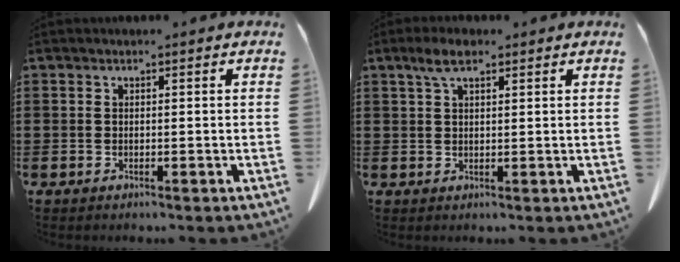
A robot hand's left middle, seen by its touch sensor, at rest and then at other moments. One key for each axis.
{"total": 4.0, "fx": 2.2, "fy": 1.2, "fz": 3.1, "tx": -0.066, "ty": 0.006, "tz": 0.039}